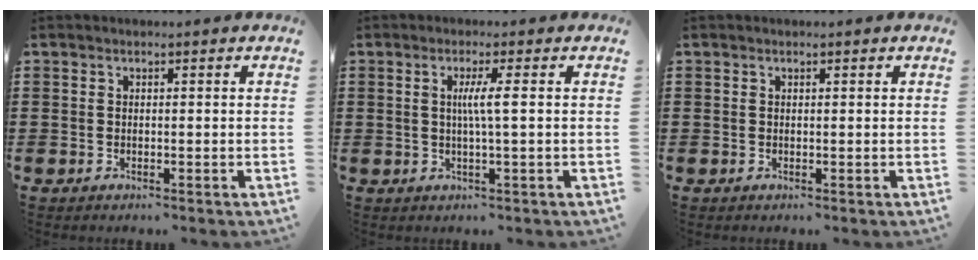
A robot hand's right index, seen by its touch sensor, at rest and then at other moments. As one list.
[{"total": 3.4, "force": [0.3, -0.3, 3.4], "torque": [-0.066, -0.004, 0.001]}, {"total": 0.0}]